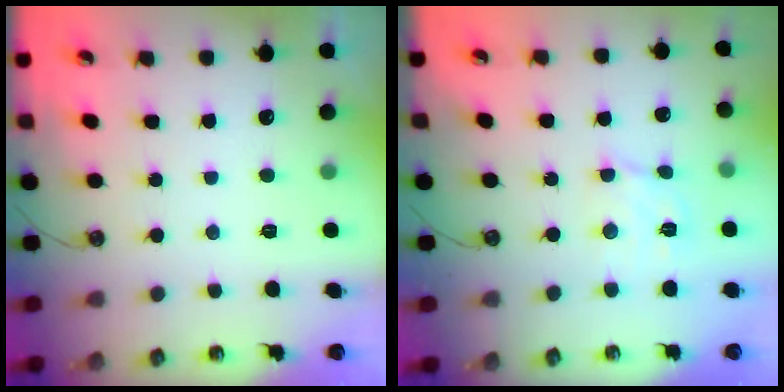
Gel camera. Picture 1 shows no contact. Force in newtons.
{"total": 5.6, "press": 5.6, "slide": 0.2}